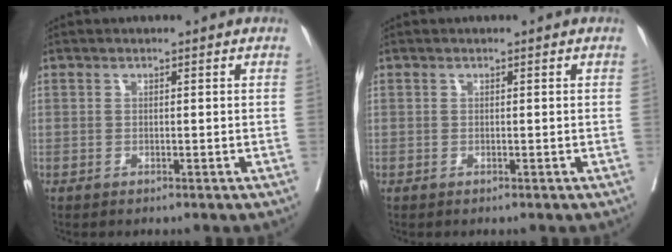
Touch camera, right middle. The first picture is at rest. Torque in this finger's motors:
{"motor_torque": [-0.01, 0.00, 0.00, -0.01]}